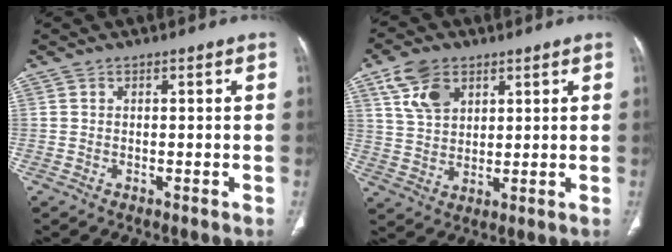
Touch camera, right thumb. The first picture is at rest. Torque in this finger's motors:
{"motor_torque": [-0.50, 1.51, 0.56, 1.08, 0.07]}